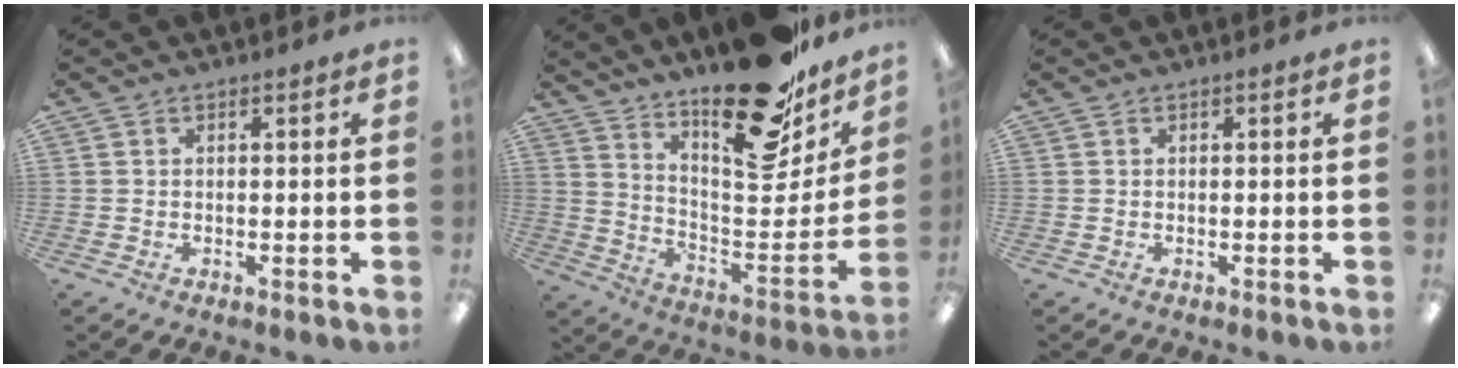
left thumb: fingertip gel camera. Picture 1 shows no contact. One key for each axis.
{"total": 24.2, "fx": 17.3, "fy": 9.4, "fz": 14.1, "tx": -0.167, "ty": -0.127, "tz": 0.288}
{"total": 0.0}